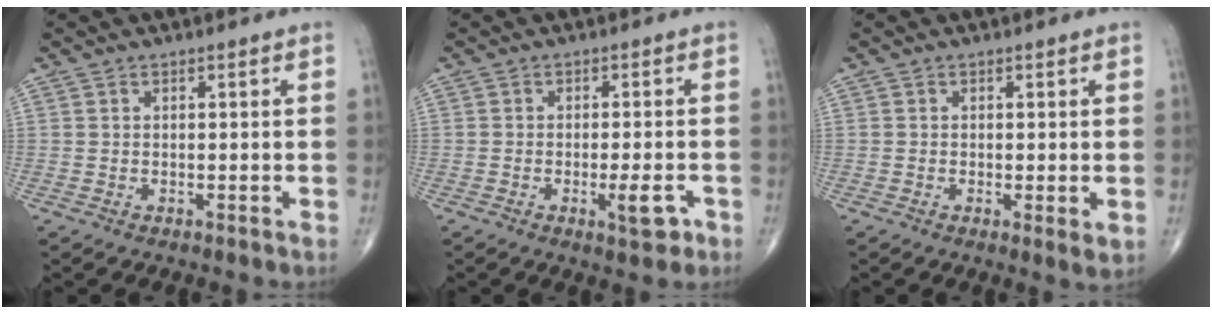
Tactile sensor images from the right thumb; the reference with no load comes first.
{"total": 4.6, "force": [-1.9, 1.4, 3.9], "torque": [-0.054, 0.001, -0.024]}
{"total": 2.3, "force": [-0.3, 0.6, 2.3], "torque": [-0.044, -0.011, -0.010]}